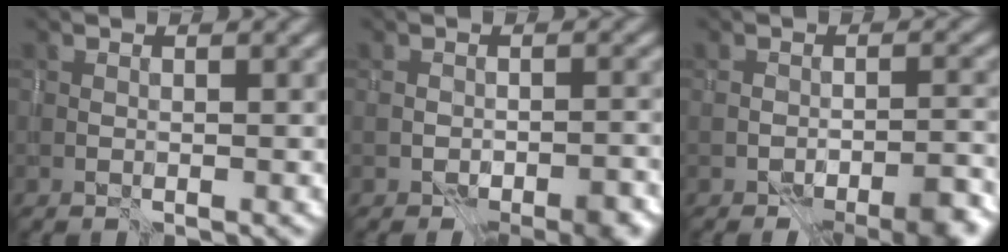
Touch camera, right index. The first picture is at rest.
{"total": 3.7, "force": [-2.5, 1.5, 2.2], "torque": [-0.029, -0.005, -0.031]}
{"total": 4.6, "force": [-3.4, 1.1, 3.0], "torque": [-0.043, -0.004, -0.047]}